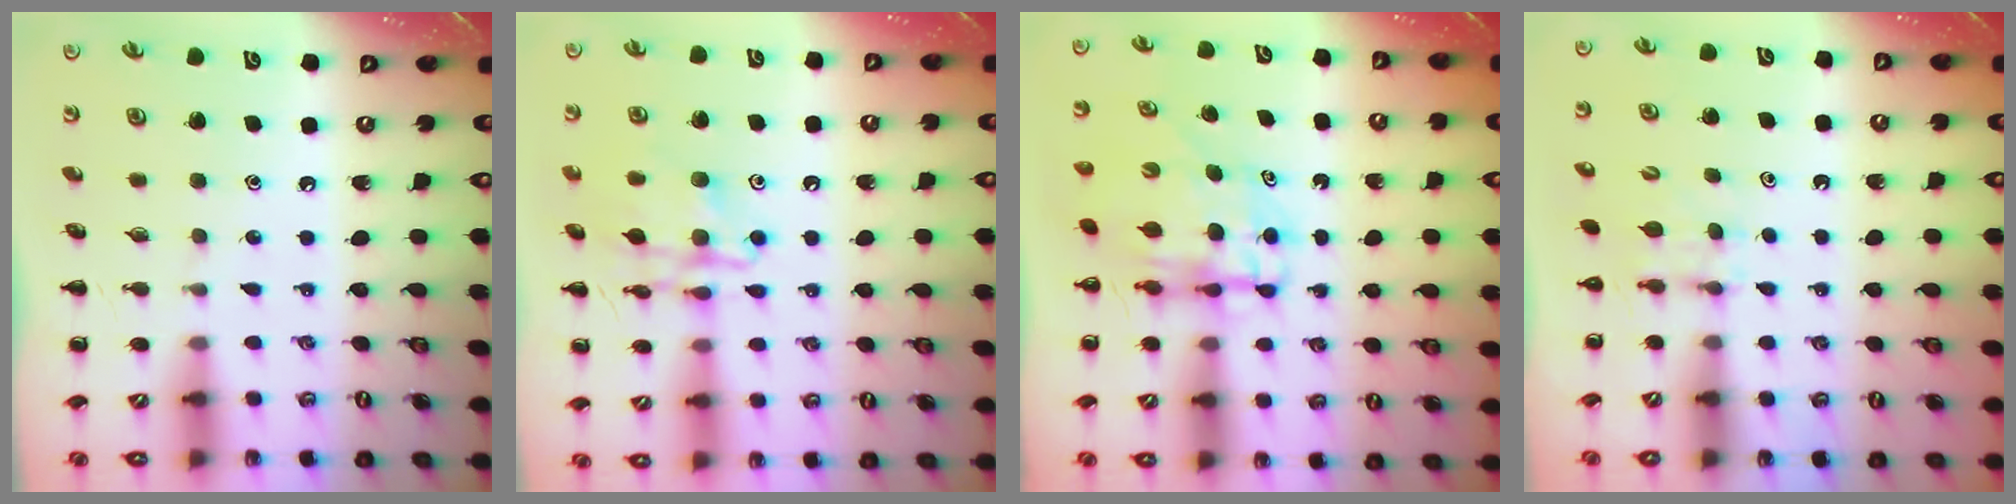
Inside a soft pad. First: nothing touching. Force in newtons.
{"total": 15.0, "press": 14.9, "slide": 1.2}
{"total": 6.4, "press": 6.2, "slide": 1.3}
{"total": 3.7, "press": 3.3, "slide": 1.5}